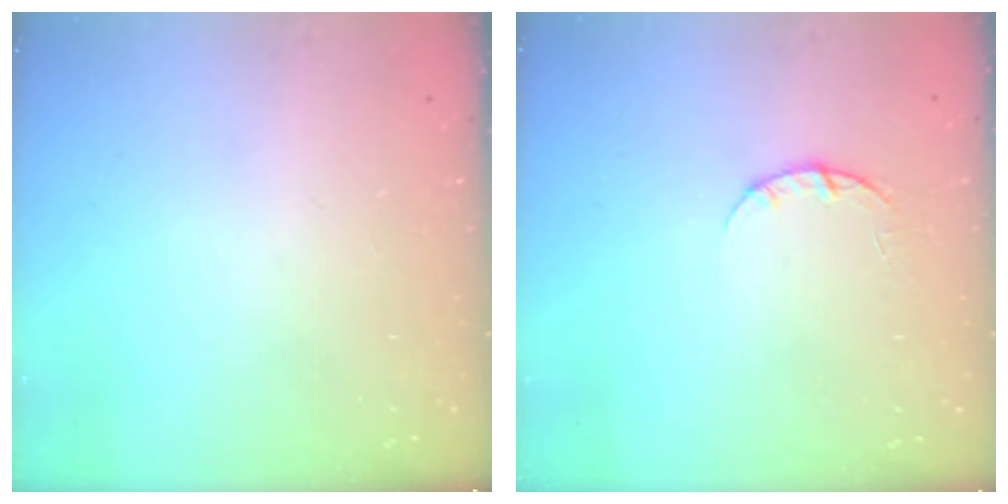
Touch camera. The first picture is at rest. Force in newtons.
{"total": 2.3, "press": 2.3, "slide": 0.3}